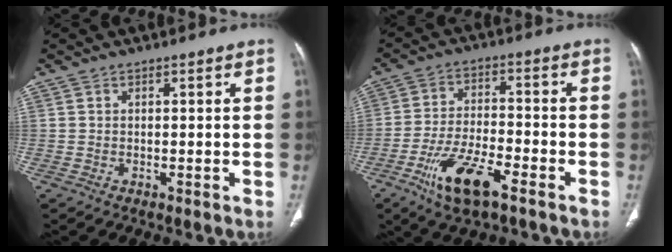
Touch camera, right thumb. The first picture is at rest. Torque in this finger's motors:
{"motor_torque": [1.77, 1.39, 1.12, -1.34, 0.23]}